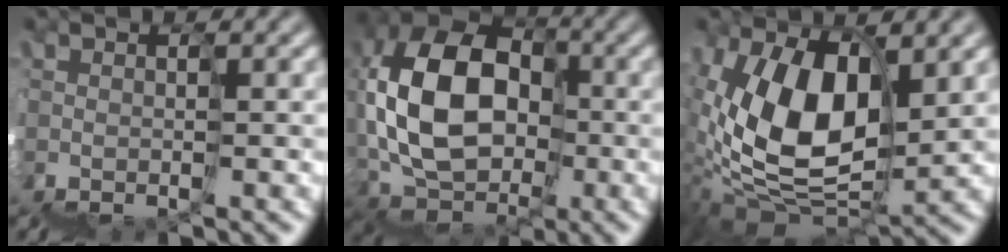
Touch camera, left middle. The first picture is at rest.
{"total": 8.9, "force": [2.0, 6.7, 5.5], "torque": [-0.119, 0.057, 0.012]}
{"total": 8.6, "force": [3.7, 4.6, 6.3], "torque": [-0.115, 0.034, 0.054]}